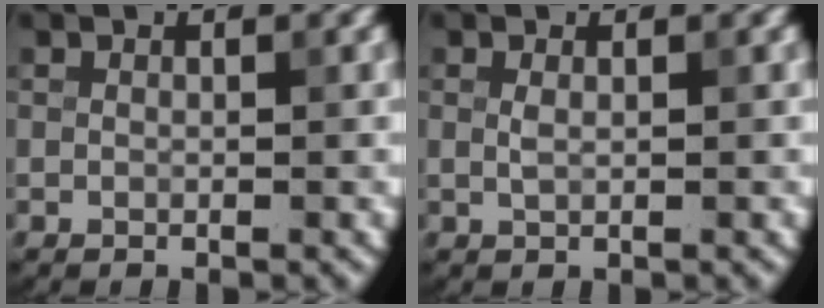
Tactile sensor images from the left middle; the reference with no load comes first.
{"total": 0.7, "force": [0.2, 0.3, 0.6], "torque": [-0.014, 0.001, 0.004]}